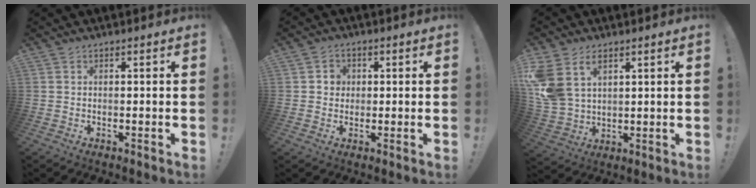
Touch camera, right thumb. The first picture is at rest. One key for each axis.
{"total": 3.6, "fx": 0.4, "fy": 3.4, "fz": 1.1, "tx": -0.012, "ty": 0.000, "tz": 0.005}
{"total": 10.2, "fx": 5.4, "fy": 6.8, "fz": 5.4, "tx": -0.112, "ty": -0.021, "tz": 0.110}